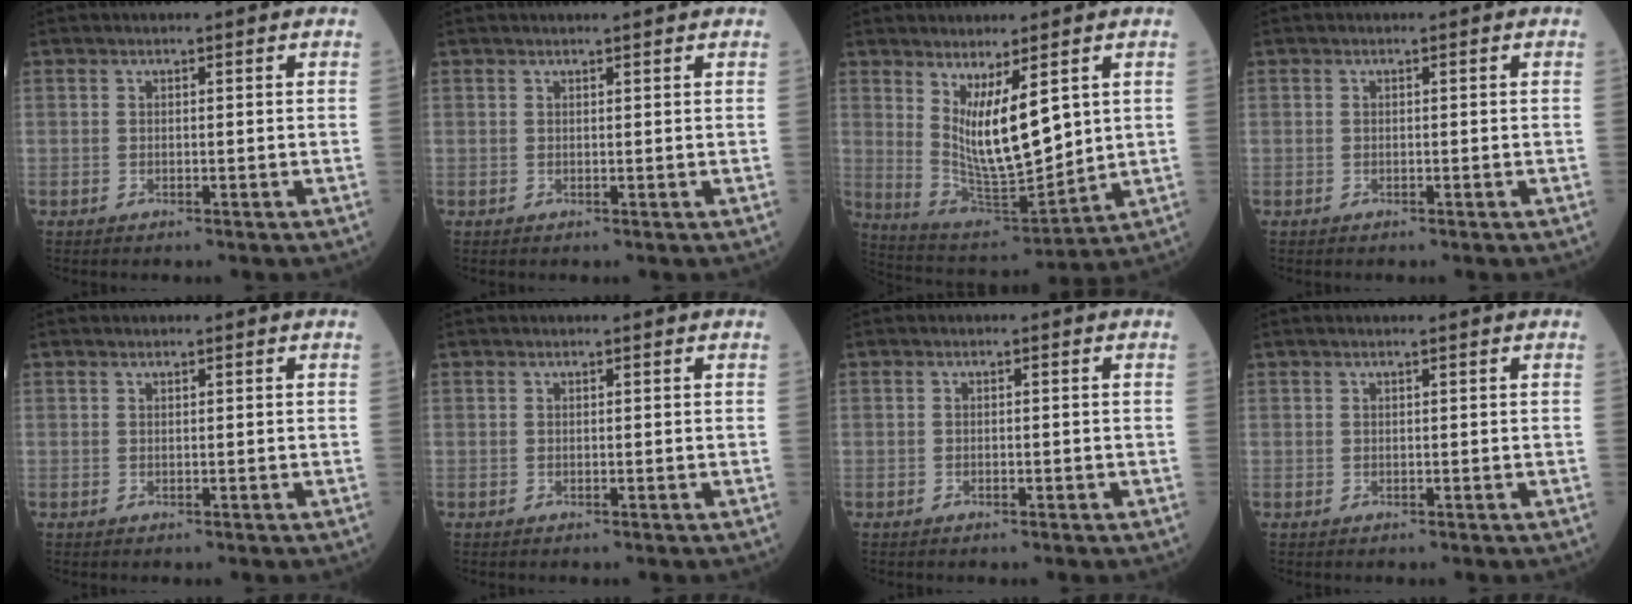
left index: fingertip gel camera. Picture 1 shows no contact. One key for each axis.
{"total": 2.1, "fx": 1.9, "fy": -0.1, "fz": 0.9, "tx": -0.011, "ty": 0.008, "tz": 0.023}
{"total": 10.2, "fx": 3.4, "fy": 2.5, "fz": 9.3, "tx": -0.171, "ty": -0.026, "tz": 0.077}
{"total": 0.0}
{"total": 0.0}
{"total": 0.0}
{"total": 0.7, "fx": -0.4, "fy": 0.2, "fz": 0.5, "tx": -0.011, "ty": 0.001, "tz": -0.005}
{"total": 0.6, "fx": 0.4, "fy": -0.2, "fz": 0.4, "tx": -0.012, "ty": 0.002, "tz": 0.013}